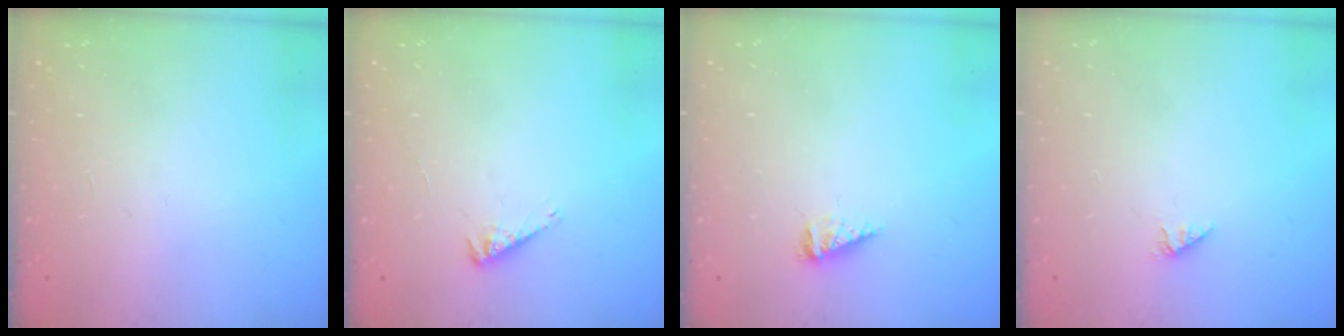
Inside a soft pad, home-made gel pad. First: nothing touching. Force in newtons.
{"total": 2.2, "press": 2.1, "slide": 0.5}
{"total": 3.5, "press": 3.5, "slide": 0.3}
{"total": 1.0, "press": 1.0, "slide": 0.2}